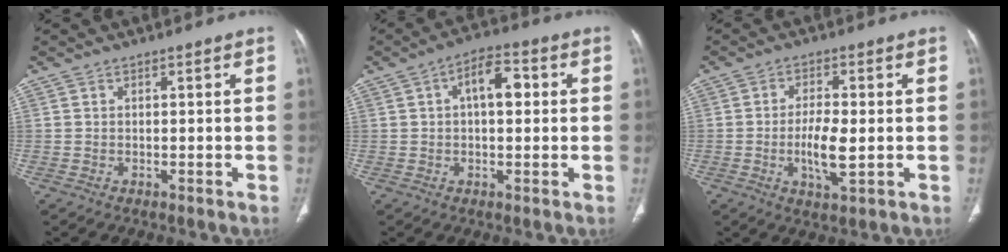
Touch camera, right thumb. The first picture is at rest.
{"total": 7.5, "force": [1.5, 3.7, 6.3], "torque": [-0.087, 0.018, 0.016]}
{"total": 6.9, "force": [-0.9, 2.3, 6.4], "torque": [-0.121, -0.007, -0.015]}